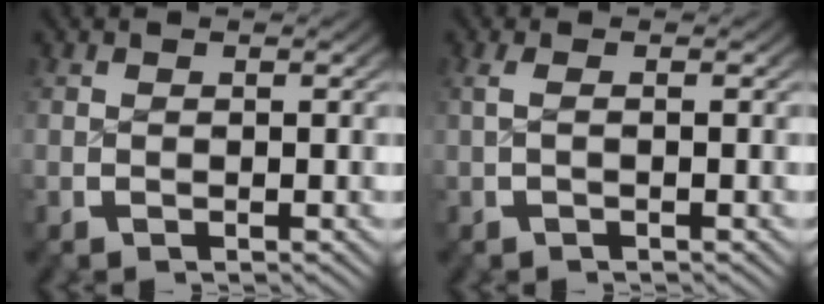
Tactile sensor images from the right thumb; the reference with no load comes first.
{"total": 1.1, "force": [0.0, 0.1, 1.1], "torque": [-0.026, 0.005, 0.001]}